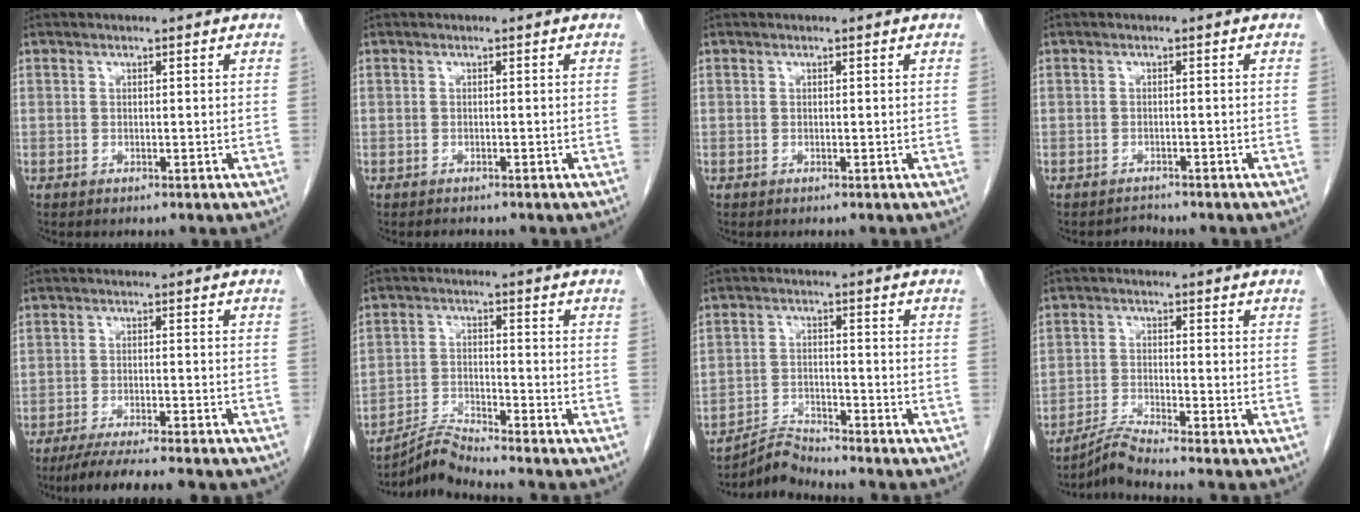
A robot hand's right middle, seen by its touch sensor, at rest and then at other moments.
{"total": 0.9, "force": [-0.8, 0.3, 0.1], "torque": [-0.008, -0.002, -0.012]}
{"total": 0.0}
{"total": 1.2, "force": [-1.1, 0.2, -0.5], "torque": [0.008, -0.006, -0.018]}
{"total": 11.7, "force": [-9.9, 1.3, 6.1], "torque": [-0.083, -0.016, -0.140]}
{"total": 5.1, "force": [-4.9, -1.5, 0.3], "torque": [-0.015, -0.013, -0.092]}
{"total": 4.5, "force": [-4.4, -0.6, -0.7], "torque": [0.009, -0.009, -0.079]}
{"total": 4.3, "force": [-3.8, -1.6, 0.9], "torque": [-0.025, -0.022, -0.076]}